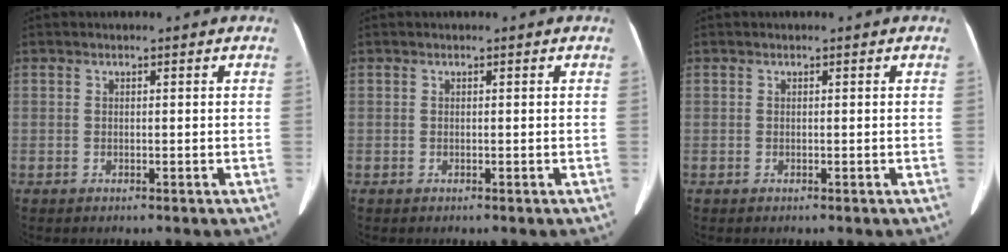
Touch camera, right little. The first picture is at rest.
{"total": 0.0}
{"total": 0.0}